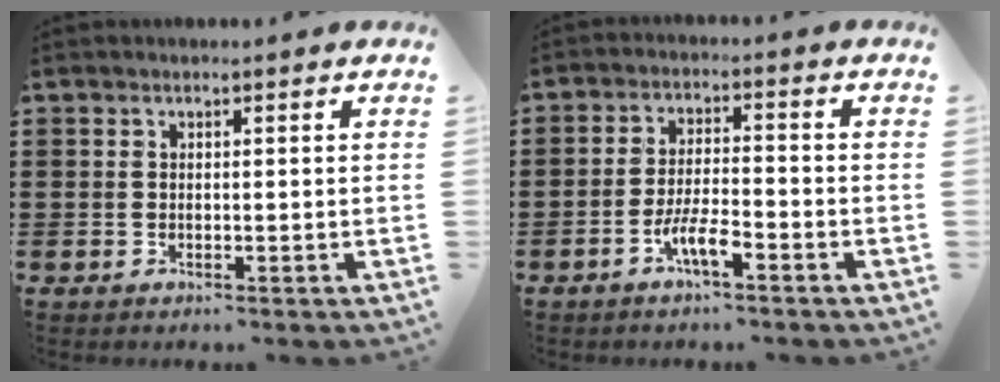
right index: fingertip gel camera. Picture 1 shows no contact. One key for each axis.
{"total": 5.3, "fx": -3.1, "fy": 1.0, "fz": 4.2, "tx": -0.097, "ty": -0.003, "tz": -0.063}